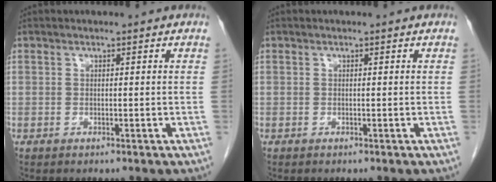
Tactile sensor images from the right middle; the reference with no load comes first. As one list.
[{"total": 0.0}]